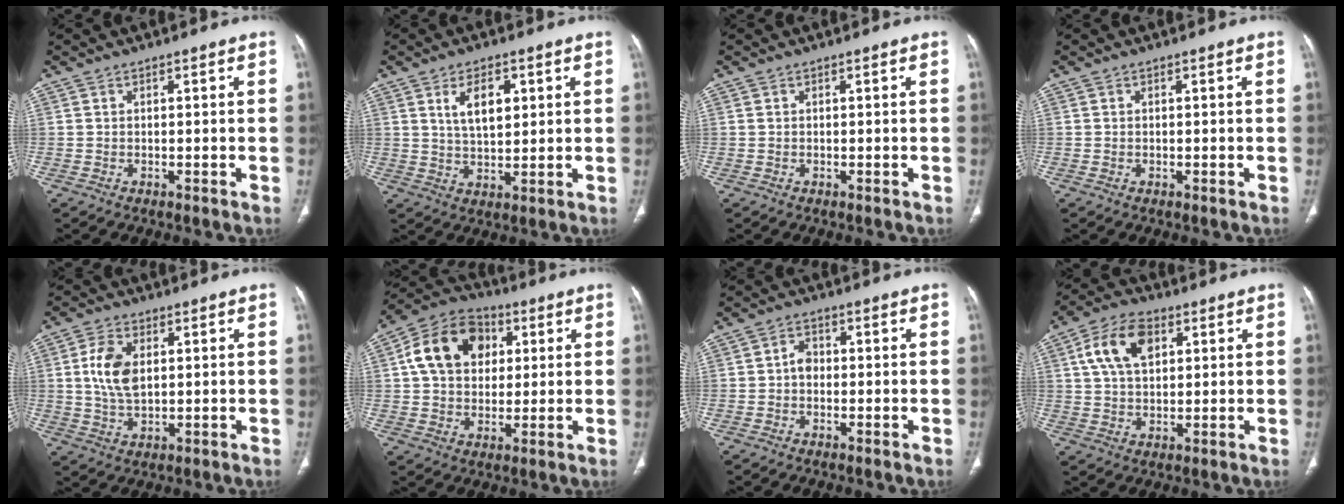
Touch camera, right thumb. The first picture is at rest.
{"total": 7.1, "force": [2.6, 3.6, 5.5], "torque": [-0.081, -0.011, 0.052]}
{"total": 0.0}
{"total": 0.0}
{"total": 8.0, "force": [1.4, 4.7, 6.3], "torque": [-0.120, -0.003, 0.030]}
{"total": 14.6, "force": [3.6, 11.0, 8.8], "torque": [-0.131, 0.010, 0.052]}
{"total": 2.6, "force": [-0.3, 2.0, 1.5], "torque": [-0.014, 0.011, -0.014]}
{"total": 10.4, "force": [3.6, 6.3, 7.4], "torque": [-0.127, 0.003, 0.062]}